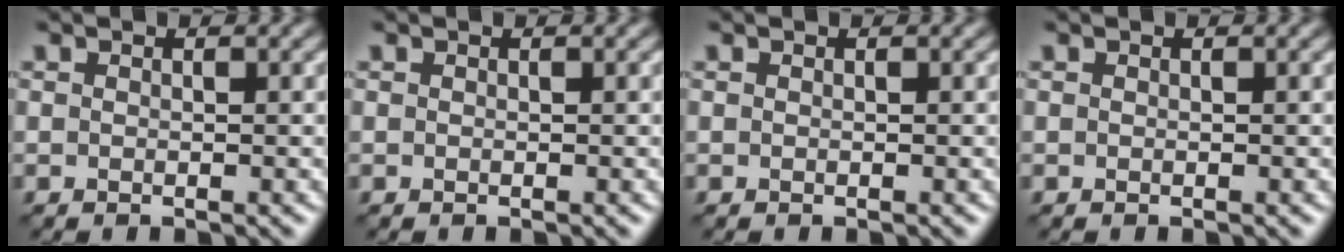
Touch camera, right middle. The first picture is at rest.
{"total": 0.0}
{"total": 0.0}
{"total": 0.0}